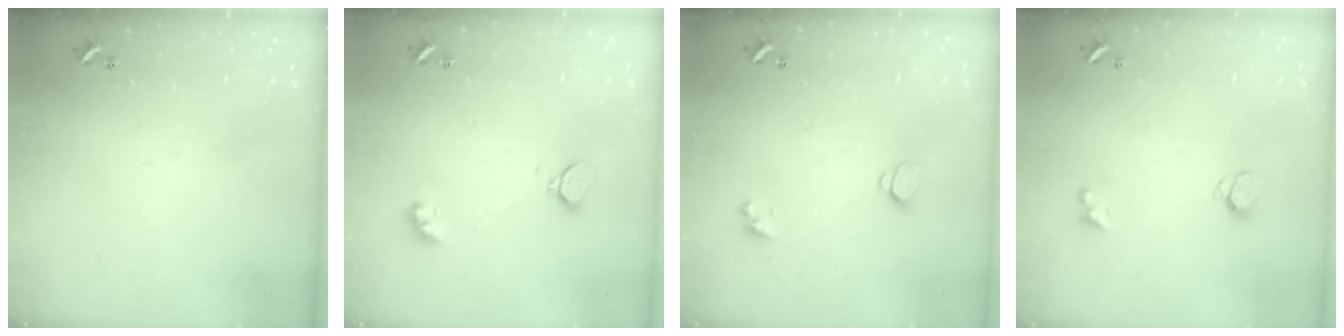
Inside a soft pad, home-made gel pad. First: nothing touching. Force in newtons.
{"total": 2.3, "press": 2.3, "slide": 0.5}
{"total": 1.6, "press": 1.5, "slide": 0.4}
{"total": 2.4, "press": 2.3, "slide": 0.6}